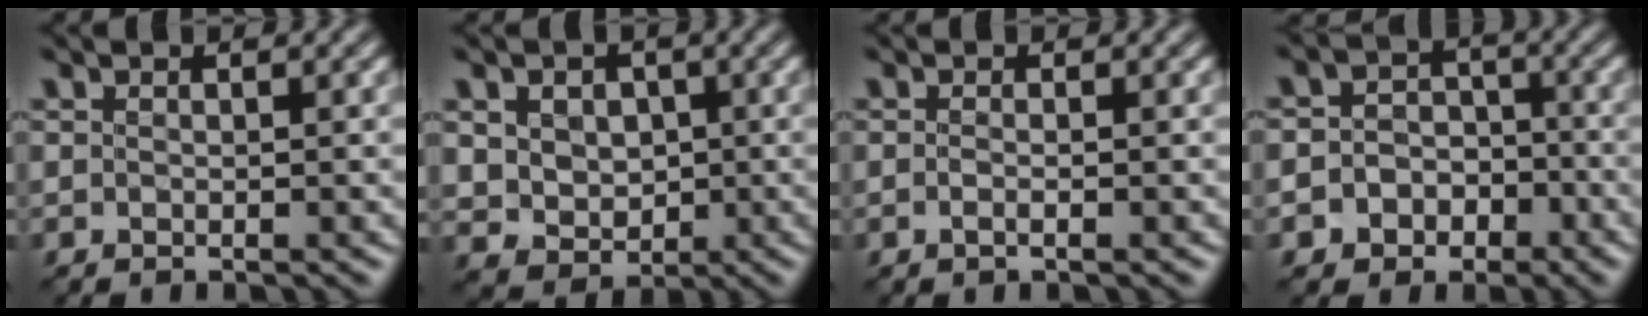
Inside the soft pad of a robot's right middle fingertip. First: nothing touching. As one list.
[{"total": 5.1, "force": [0.7, 4.2, 2.8], "torque": [-0.044, 0.011, 0.002]}, {"total": 0.9, "force": [-0.3, 0.2, 0.8], "torque": [-0.016, -0.004, -0.007]}, {"total": 5.0, "force": [-2.3, 4.2, 1.3], "torque": [0.006, 0.003, -0.056]}]